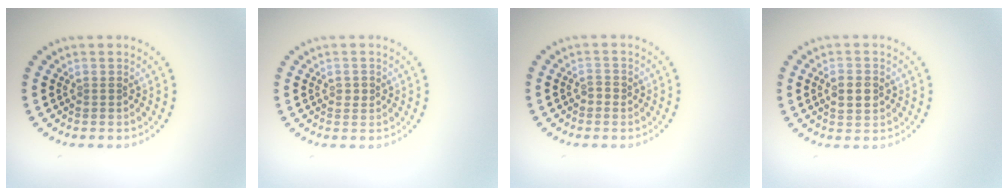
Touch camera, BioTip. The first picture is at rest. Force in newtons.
{"total": 0.9, "press": 0.9, "slide": 0.0}
{"total": 0.9, "press": 0.9, "slide": 0.3}
{"total": 2.7, "press": 2.7, "slide": 0.1}